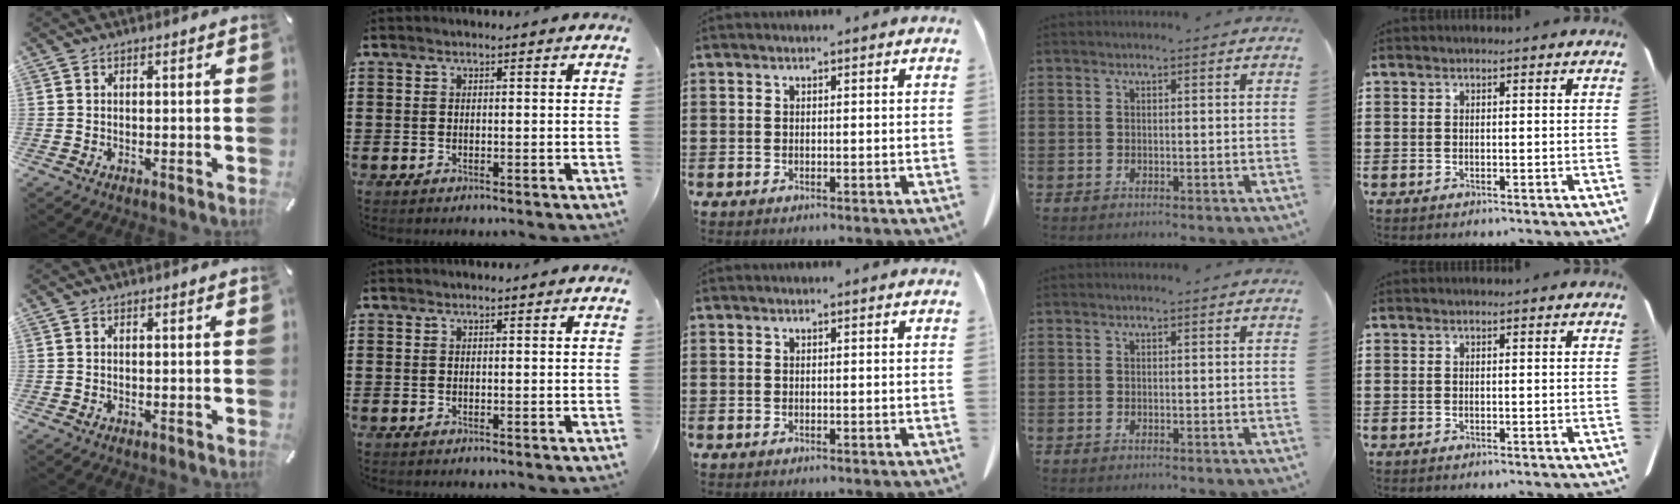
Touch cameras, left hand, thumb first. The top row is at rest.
{}